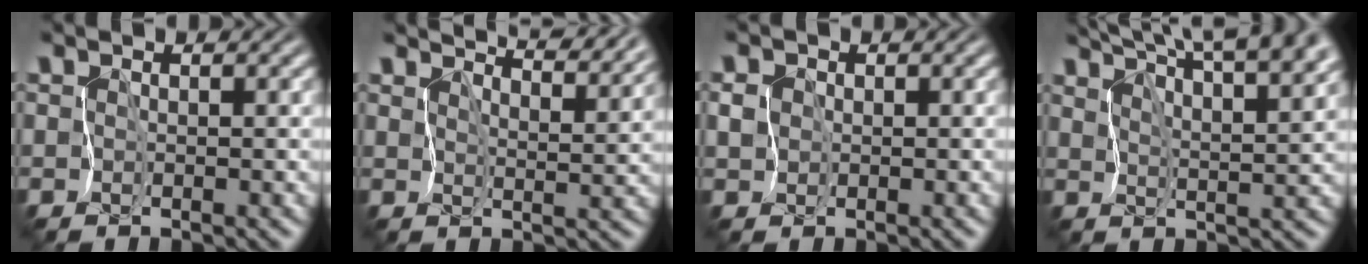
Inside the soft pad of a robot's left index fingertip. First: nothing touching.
{"total": 8.0, "force": [7.0, 1.7, 3.4], "torque": [-0.047, 0.005, 0.083]}
{"total": 1.5, "force": [-0.2, 1.4, 0.1], "torque": [-0.006, 0.002, -0.003]}
{"total": 12.5, "force": [9.6, 3.6, 7.2], "torque": [-0.106, 0.033, 0.114]}